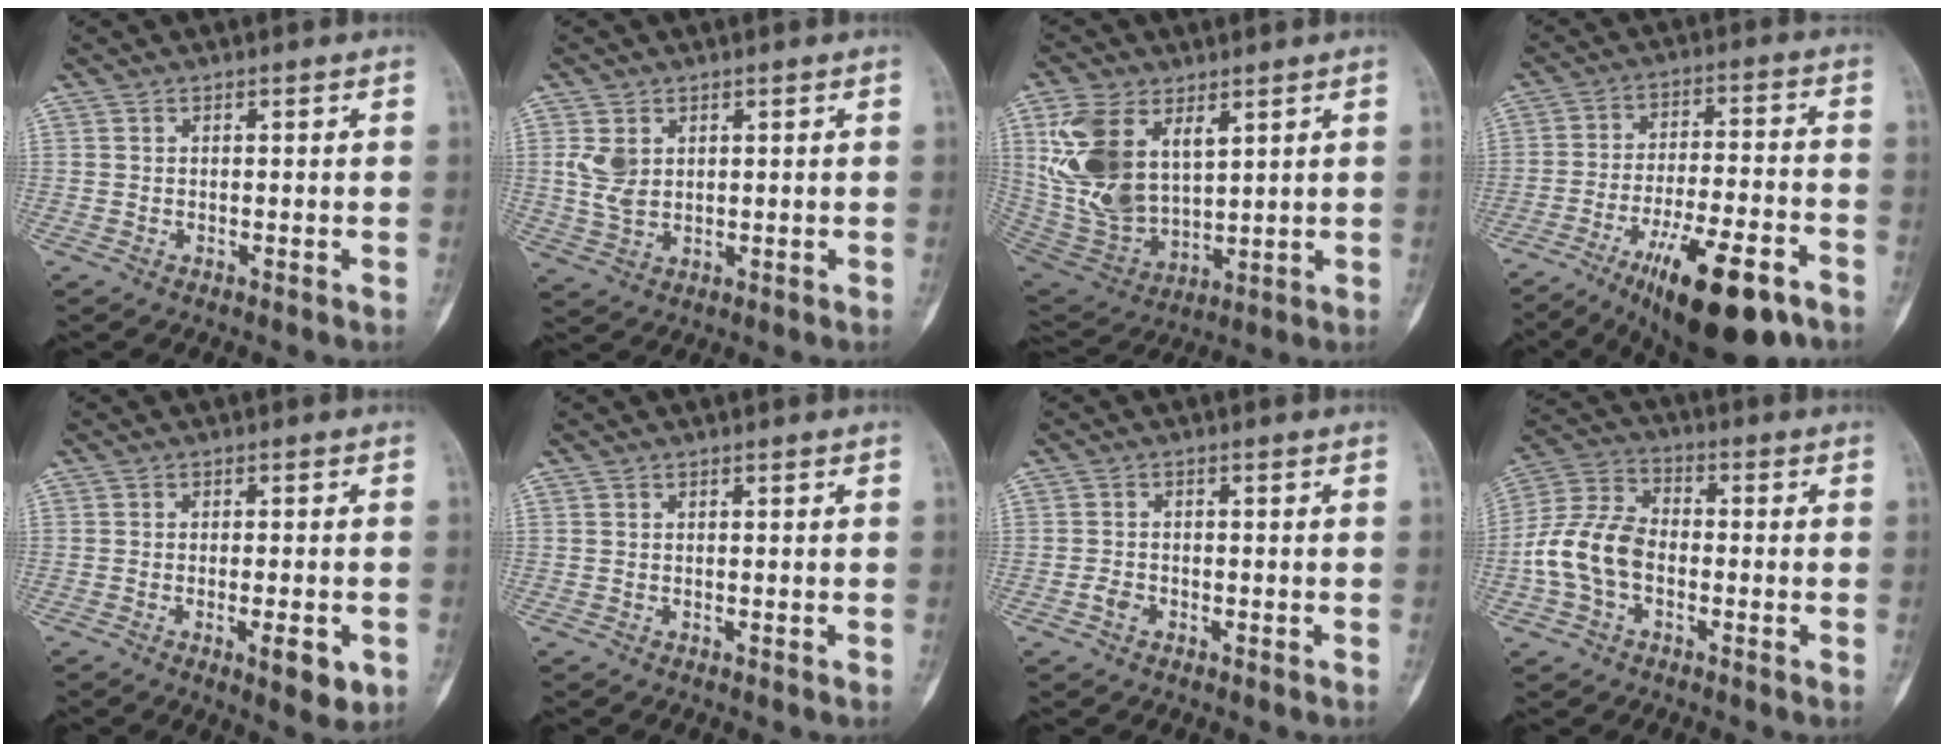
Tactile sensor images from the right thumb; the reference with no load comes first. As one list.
[{"total": 5.1, "force": [1.5, 3.6, 3.4], "torque": [-0.061, -0.006, 0.039]}, {"total": 16.6, "force": [6.1, 9.9, 11.9], "torque": [-0.230, -0.024, 0.136]}, {"total": 21.0, "force": [-12.7, 6.4, 15.4], "torque": [-0.225, 0.061, -0.200]}, {"total": 6.2, "force": [-2.2, 1.9, 5.5], "torque": [-0.069, -0.004, -0.026]}, {"total": 0.0}, {"total": 1.9, "force": [-1.0, 1.3, 1.0], "torque": [-0.014, 0.007, -0.022]}, {"total": 11.5, "force": [-2.6, 7.7, 8.0], "torque": [-0.161, 0.036, -0.058]}]